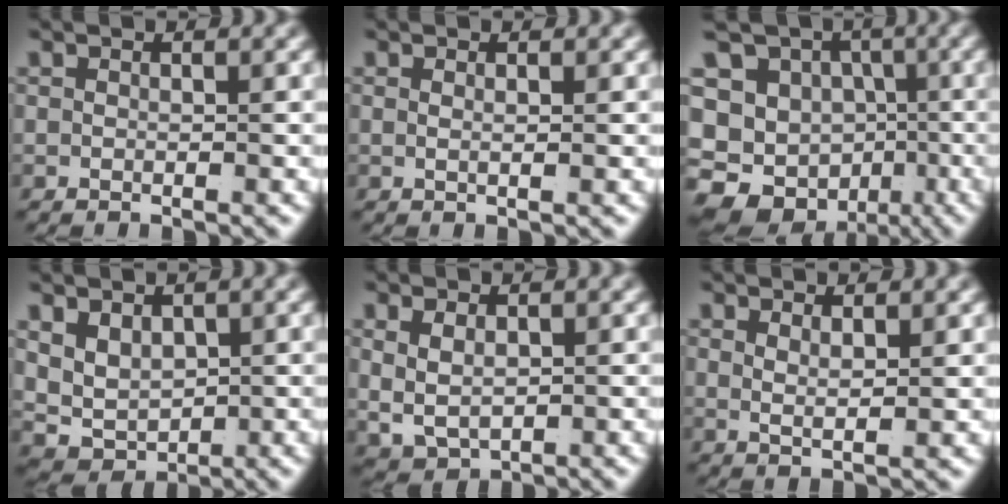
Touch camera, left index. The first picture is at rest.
{"total": 0.8, "force": [0.2, -0.6, 0.6], "torque": [-0.011, -0.009, 0.008]}
{"total": 18.0, "force": [-5.0, 15.3, 8.1], "torque": [-0.172, -0.072, -0.081]}
{"total": 6.9, "force": [0.4, 6.0, 3.5], "torque": [-0.094, -0.034, 0.016]}
{"total": 4.9, "force": [0.1, 4.1, 2.7], "torque": [-0.070, -0.023, 0.015]}
{"total": 1.5, "force": [1.0, -0.3, 1.1], "torque": [-0.022, -0.014, 0.031]}